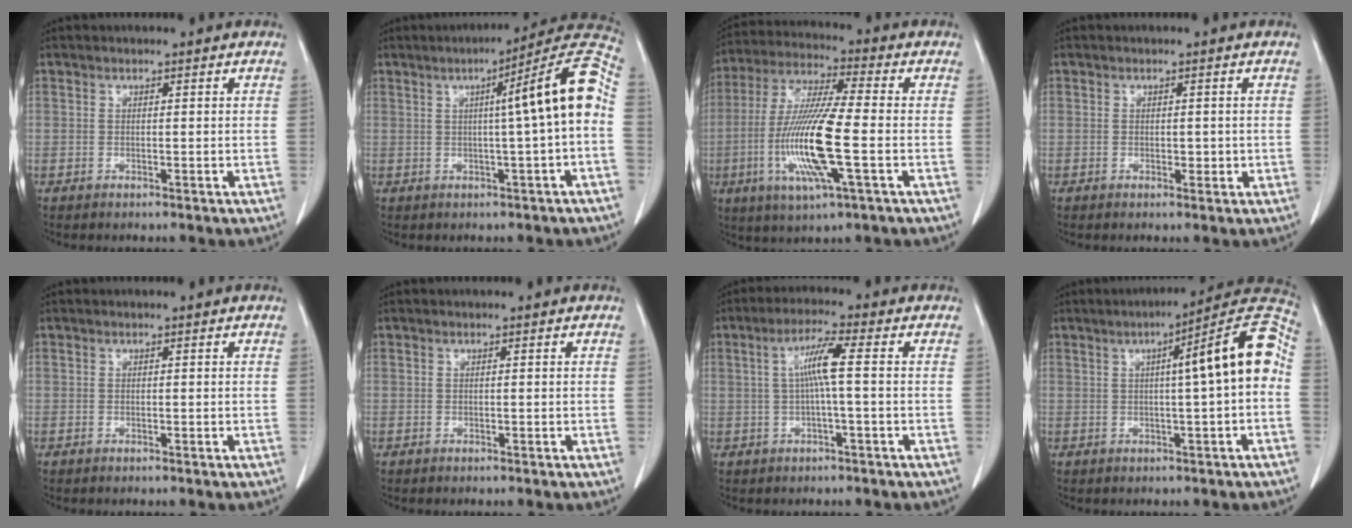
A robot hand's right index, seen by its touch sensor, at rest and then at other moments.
{"total": 11.9, "force": [0.7, -0.7, 11.9], "torque": [-0.154, 0.031, 0.002]}
{"total": 15.0, "force": [-3.2, 0.9, 14.6], "torque": [-0.302, -0.015, -0.065]}
{"total": 1.2, "force": [0.0, 0.9, 0.9], "torque": [-0.007, 0.000, 0.002]}
{"total": 0.0}
{"total": 0.0}
{"total": 5.4, "force": [0.5, -0.2, 5.4], "torque": [-0.103, 0.013, 0.011]}
{"total": 11.5, "force": [0.8, 0.2, 11.4], "torque": [-0.152, 0.034, 0.004]}